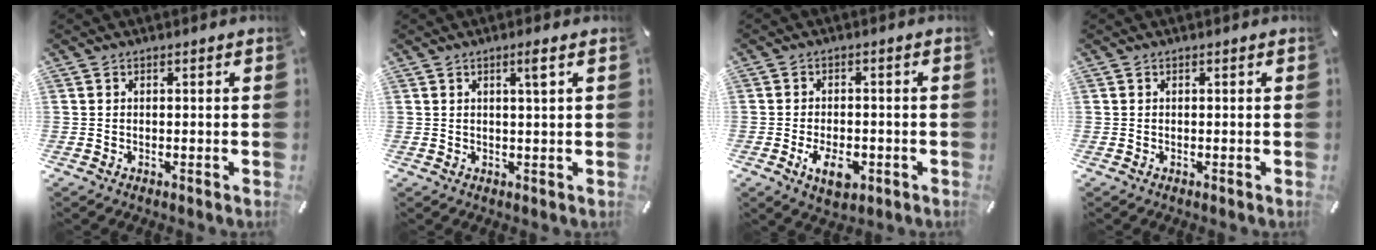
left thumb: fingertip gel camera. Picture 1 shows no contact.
{"total": 2.9, "force": [1.4, -0.1, 2.6], "torque": [-0.052, -0.001, 0.022]}
{"total": 6.5, "force": [-2.4, 3.8, 4.7], "torque": [-0.092, 0.002, -0.045]}
{"total": 0.0}